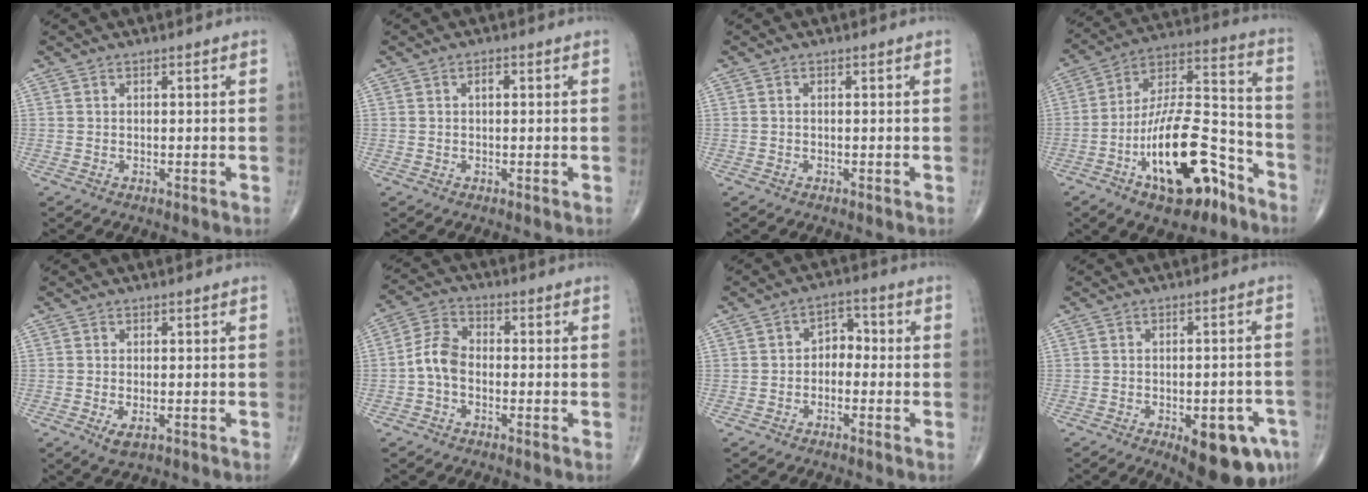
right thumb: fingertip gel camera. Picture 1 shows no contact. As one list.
[{"total": 1.2, "force": [0.2, 0.6, 1.0], "torque": [-0.013, 0.004, 0.002]}, {"total": 0.0}, {"total": 21.2, "force": [-10.4, 9.1, 16.2], "torque": [-0.258, 0.085, -0.169]}, {"total": 2.7, "force": [-1.0, 1.2, 2.2], "torque": [-0.037, -0.003, -0.015]}, {"total": 6.0, "force": [-1.4, 3.9, 4.3], "torque": [-0.079, 0.022, -0.041]}, {"total": 4.2, "force": [-1.0, 3.1, 2.7], "torque": [-0.017, 0.025, -0.031]}, {"total": 13.0, "force": [-6.1, 5.2, 10.2], "torque": [-0.103, 0.020, -0.070]}]